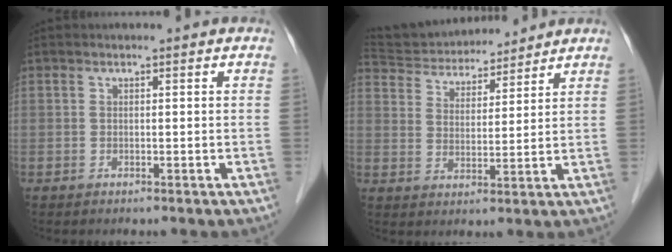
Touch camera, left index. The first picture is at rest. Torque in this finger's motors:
{"motor_torque": [-0.36, -0.72, 0.05, -0.01]}